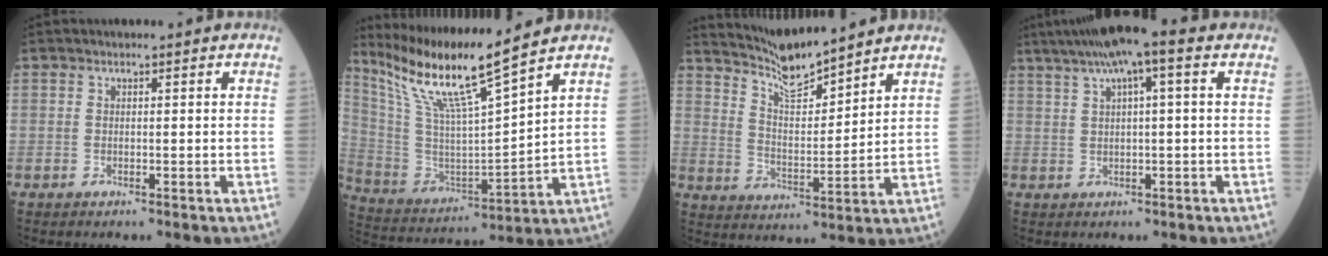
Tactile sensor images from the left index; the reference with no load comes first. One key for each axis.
{"total": 14.8, "fx": 11.7, "fy": -1.2, "fz": 8.9, "tx": -0.180, "ty": -0.005, "tz": 0.229}
{"total": 9.0, "fx": 8.6, "fy": -0.2, "fz": 2.6, "tx": -0.061, "ty": -0.004, "tz": 0.166}
{"total": 8.6, "fx": 4.7, "fy": 0.6, "fz": 7.1, "tx": -0.122, "ty": 0.035, "tz": 0.071}